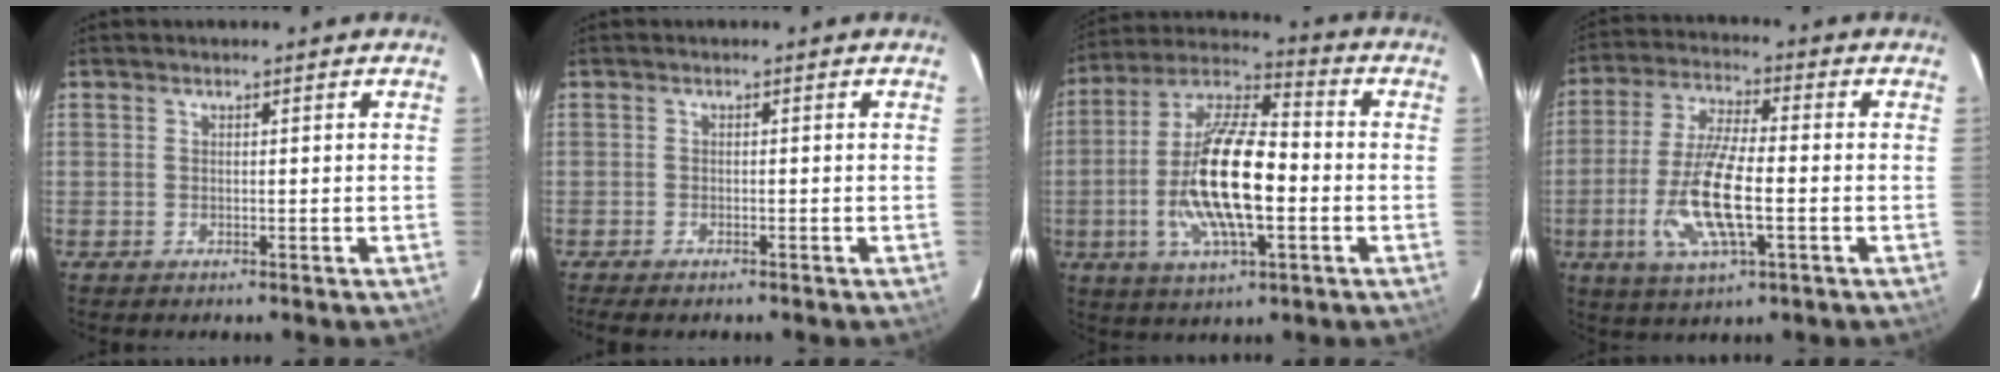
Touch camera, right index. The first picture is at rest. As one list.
[{"total": 2.6, "force": [-2.4, 0.2, 0.8], "torque": [-0.026, -0.018, -0.041]}, {"total": 17.6, "force": [-3.1, 5.5, 16.4], "torque": [-0.325, -0.001, -0.064]}, {"total": 13.0, "force": [-3.1, 3.3, 12.1], "torque": [-0.248, -0.009, -0.060]}]